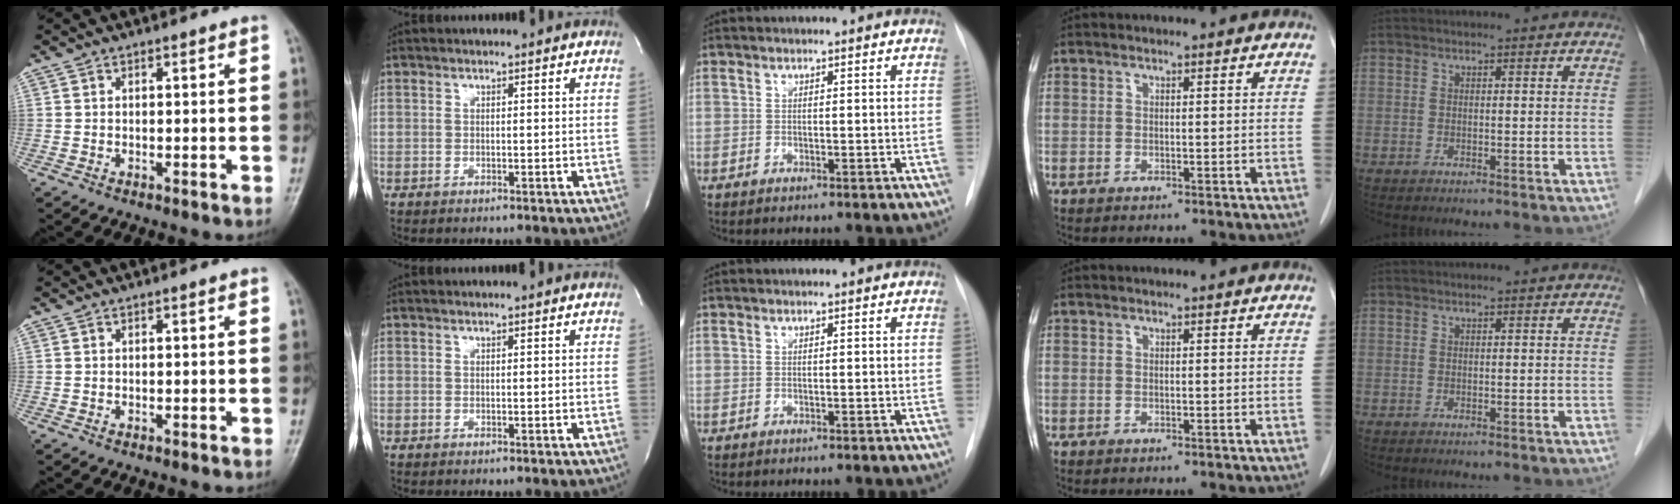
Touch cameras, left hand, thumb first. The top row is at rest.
{}